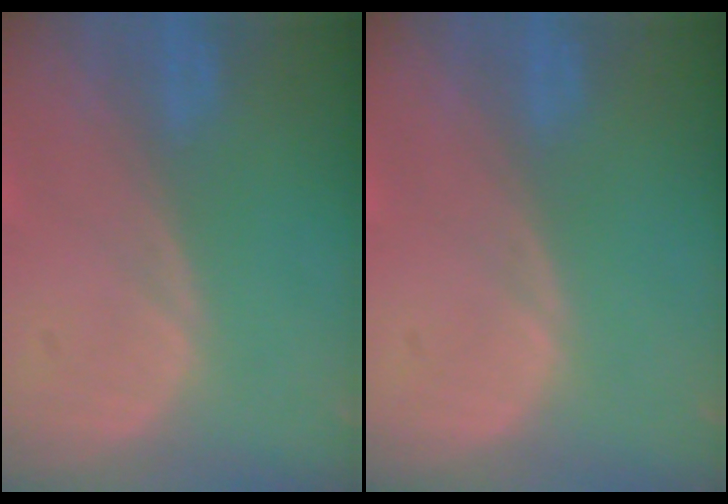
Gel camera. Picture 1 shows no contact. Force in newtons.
{"total": 0.0}